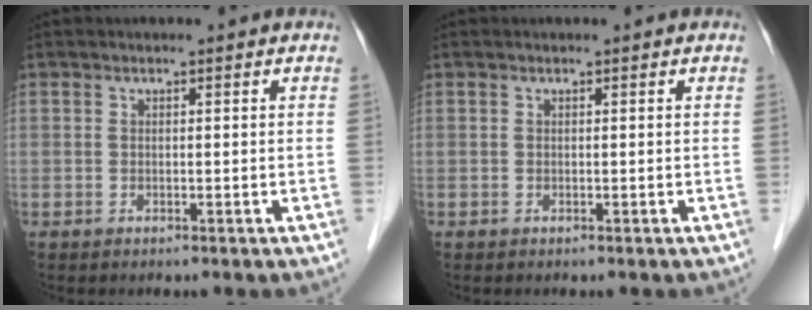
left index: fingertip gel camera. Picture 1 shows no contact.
{"total": 0.0}